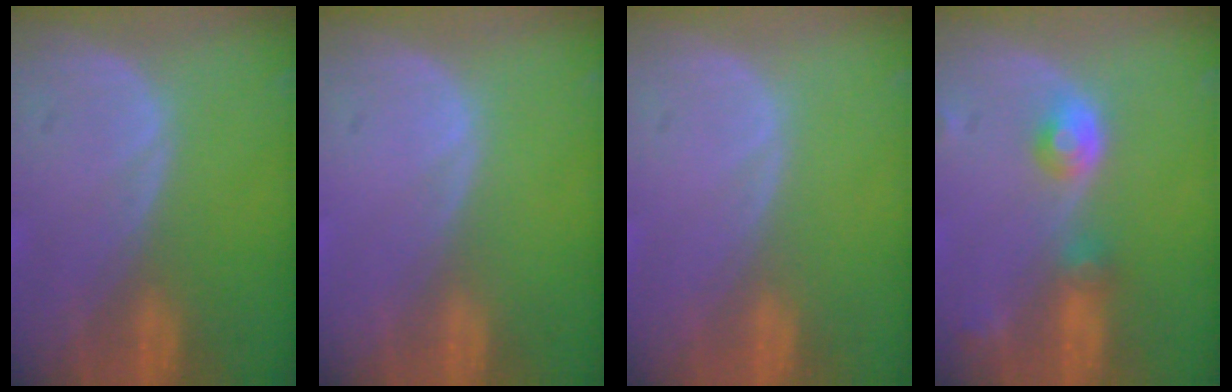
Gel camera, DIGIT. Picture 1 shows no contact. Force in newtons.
{"total": 0.0}
{"total": 0.0}
{"total": 4.2, "press": 4.0, "slide": 1.4}